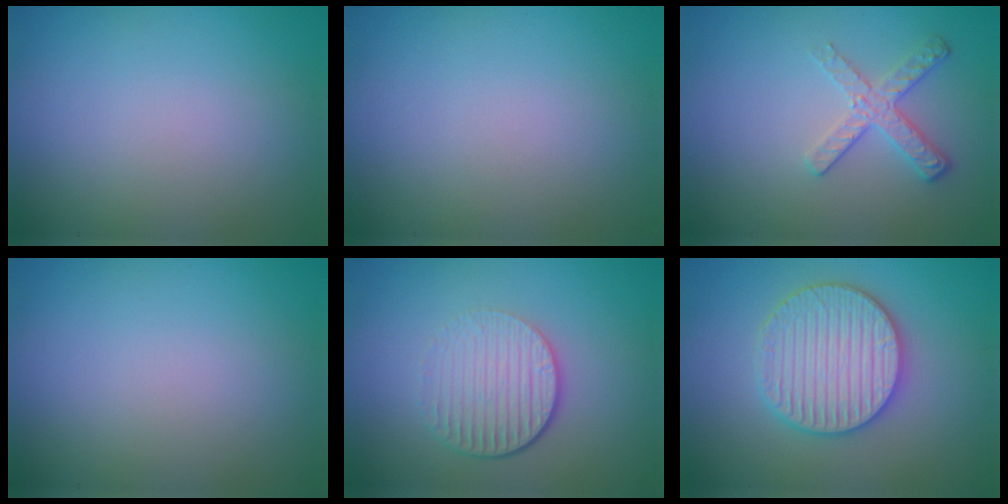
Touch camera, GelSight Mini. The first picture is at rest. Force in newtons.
{"total": 0.0}
{"total": 2.6, "press": 2.4, "slide": 1.2}
{"total": 0.0}
{"total": 4.6, "press": 2.9, "slide": 3.6}
{"total": 5.9, "press": 5.8, "slide": 1.1}